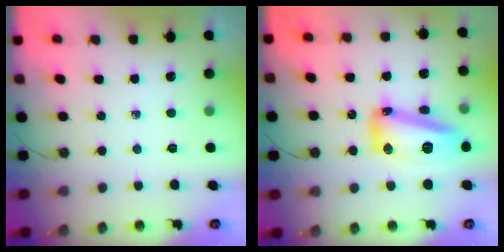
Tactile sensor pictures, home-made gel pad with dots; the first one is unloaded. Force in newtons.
{"total": 14.7, "press": 14.6, "slide": 1.8}